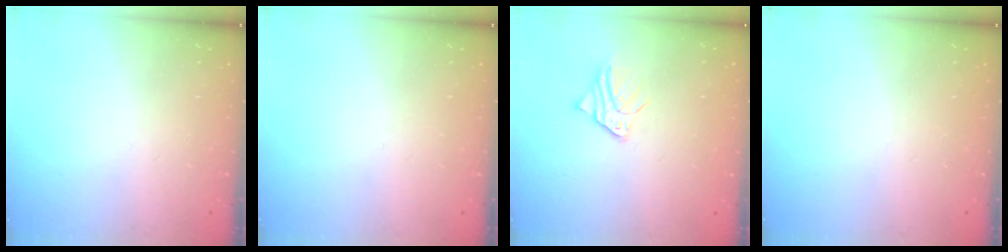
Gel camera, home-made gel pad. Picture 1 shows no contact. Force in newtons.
{"total": 0.0}
{"total": 2.9, "press": 2.8, "slide": 0.3}
{"total": 0.0}